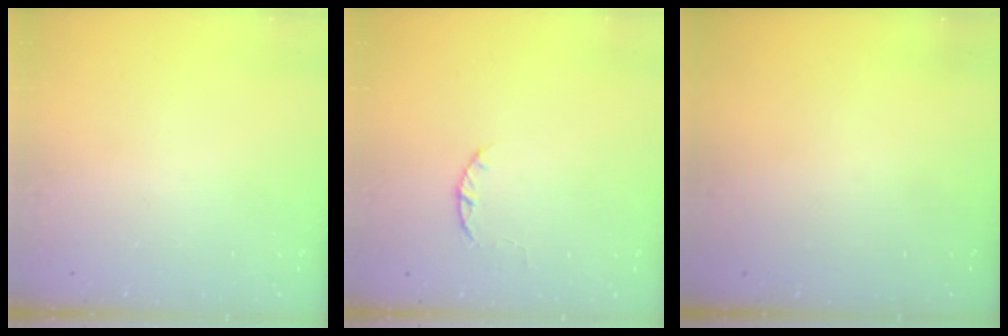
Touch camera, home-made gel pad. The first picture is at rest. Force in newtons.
{"total": 2.5, "press": 2.4, "slide": 0.4}
{"total": 0.0}